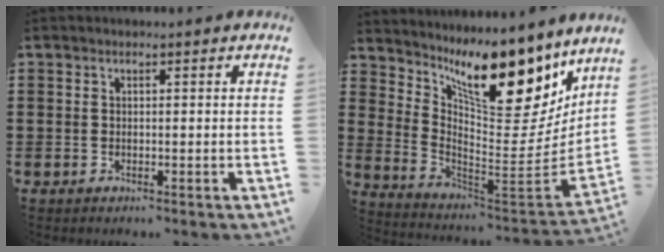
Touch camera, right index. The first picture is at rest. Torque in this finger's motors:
{"motor_torque": [1.14, 1.00, 1.05, 0.21]}